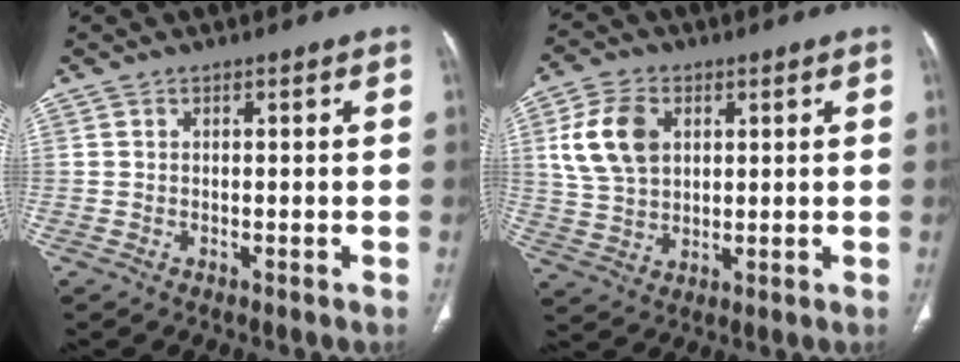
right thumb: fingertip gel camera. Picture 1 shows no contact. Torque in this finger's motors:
{"motor_torque": [-0.34, 0.46, 0.35, -0.01, 0.12]}